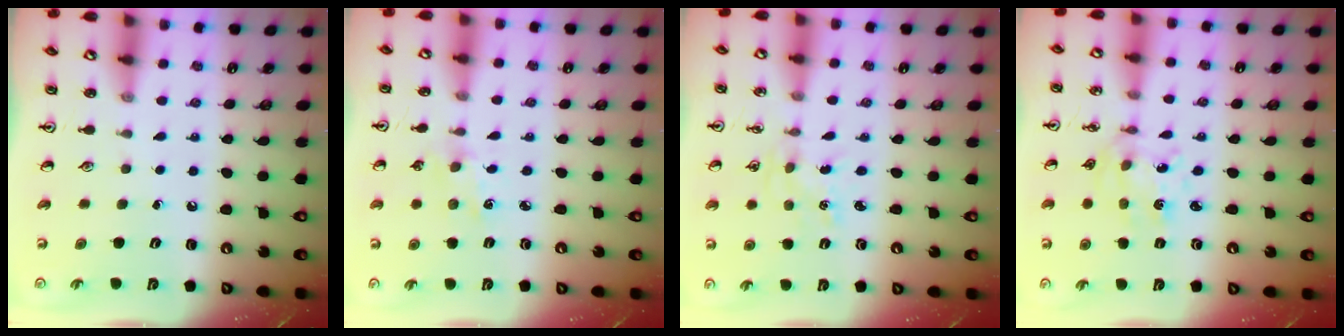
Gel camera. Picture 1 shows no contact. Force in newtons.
{"total": 2.5, "press": 2.5, "slide": 0.4}
{"total": 1.0, "press": 1.0, "slide": 0.1}
{"total": 4.3, "press": 4.0, "slide": 1.7}